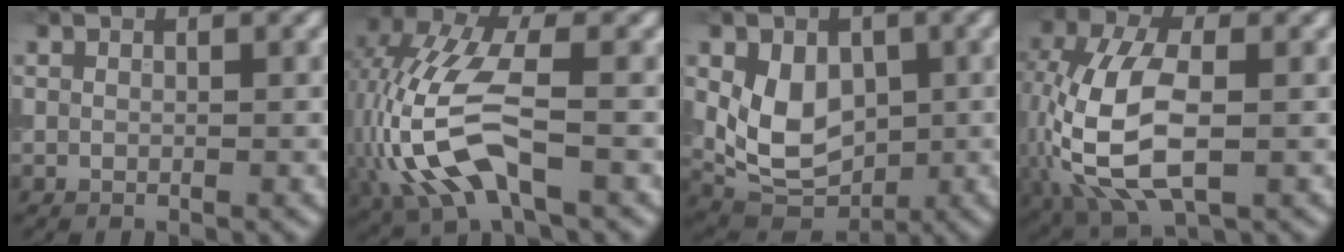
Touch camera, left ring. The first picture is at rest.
{"total": 8.4, "force": [-2.0, 3.9, 7.2], "torque": [-0.166, 0.012, -0.046]}
{"total": 6.1, "force": [0.5, 4.5, 4.2], "torque": [-0.072, -0.013, 0.010]}
{"total": 10.4, "force": [-1.2, 5.8, 8.6], "torque": [-0.203, -0.001, -0.029]}